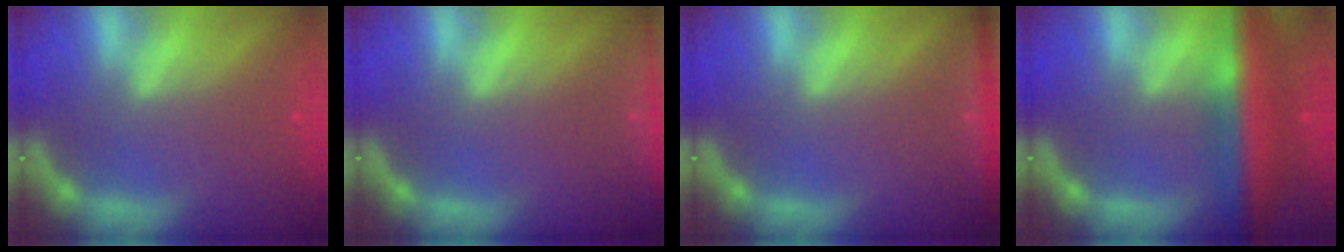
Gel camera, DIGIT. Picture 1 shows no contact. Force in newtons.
{"total": 8.5}
{"total": 3.5}
{"total": 9.0}